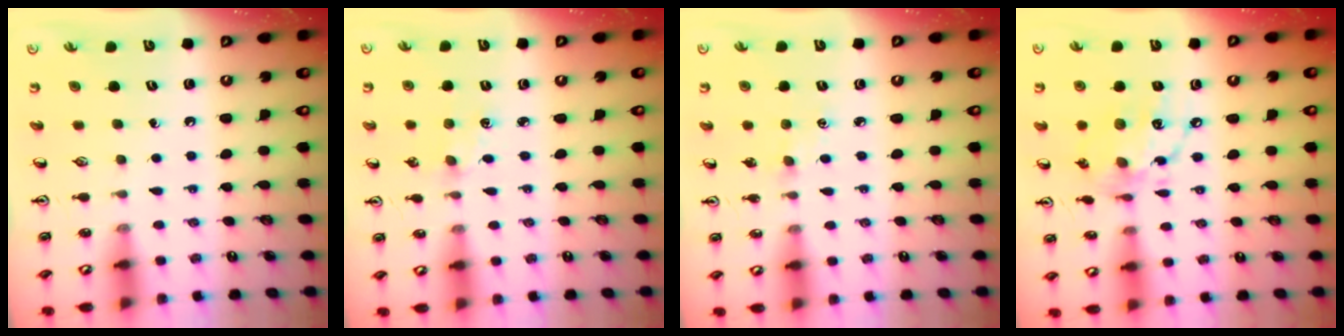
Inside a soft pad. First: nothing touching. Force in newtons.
{"total": 3.1, "press": 3.0, "slide": 0.3}
{"total": 2.5, "press": 2.5, "slide": 0.2}
{"total": 11.7, "press": 11.7, "slide": 0.7}